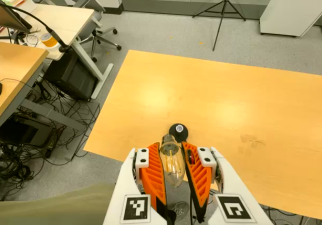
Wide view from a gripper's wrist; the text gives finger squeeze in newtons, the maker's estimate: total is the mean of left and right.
{"total": 19.7, "left": 21.2, "right": 18.3}